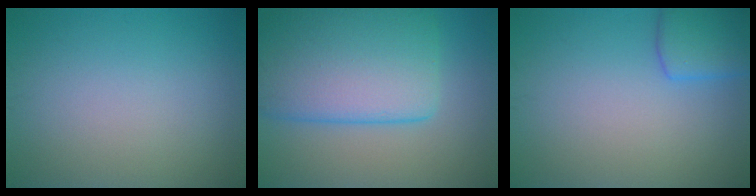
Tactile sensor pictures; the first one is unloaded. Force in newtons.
{"total": 10.9, "press": 10.9, "slide": 0.4}
{"total": 3.6, "press": 3.6, "slide": 0.1}